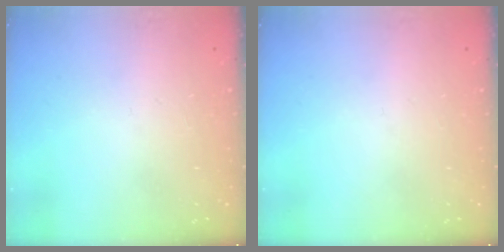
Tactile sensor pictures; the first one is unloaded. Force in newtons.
{"total": 0.0}